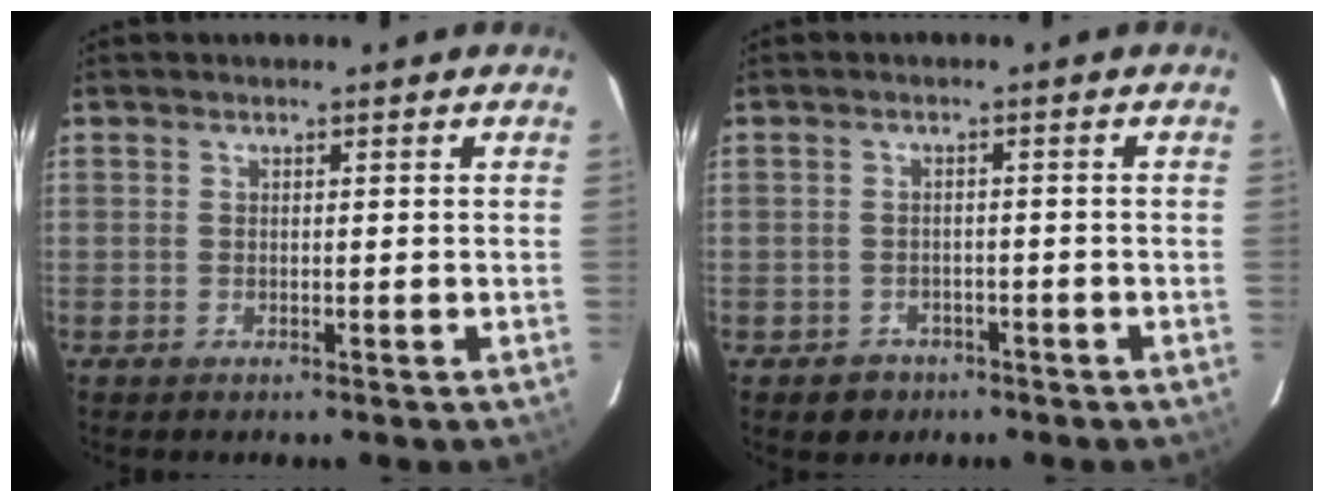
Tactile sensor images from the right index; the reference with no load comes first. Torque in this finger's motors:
{"motor_torque": [0.19, -0.12, -0.05, -0.05]}